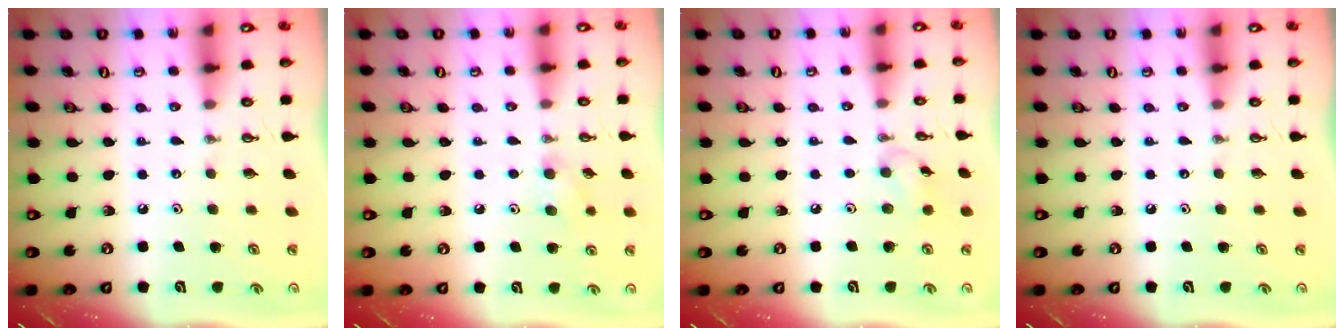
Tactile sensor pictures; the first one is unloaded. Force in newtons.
{"total": 6.8, "press": 6.6, "slide": 1.6}
{"total": 6.0, "press": 6.0, "slide": 0.8}
{"total": 0.0}